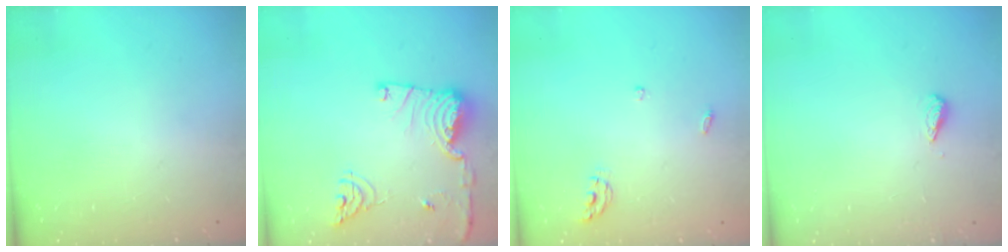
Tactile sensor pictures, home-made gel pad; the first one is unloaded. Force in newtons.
{"total": 14.9, "press": 14.8, "slide": 1.6}
{"total": 5.2, "press": 5.2, "slide": 0.4}
{"total": 2.7, "press": 2.6, "slide": 0.4}